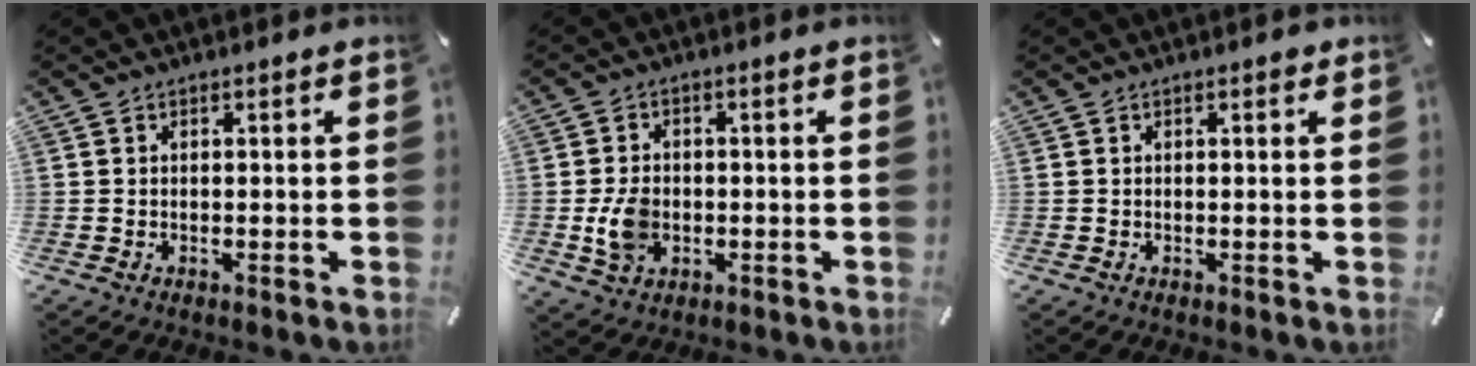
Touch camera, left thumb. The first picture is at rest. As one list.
[{"total": 6.8, "force": [-1.1, 5.2, 4.3], "torque": [-0.090, 0.001, -0.019]}, {"total": 0.6, "force": [0.3, 0.2, 0.5], "torque": [0.000, -0.001, 0.003]}]